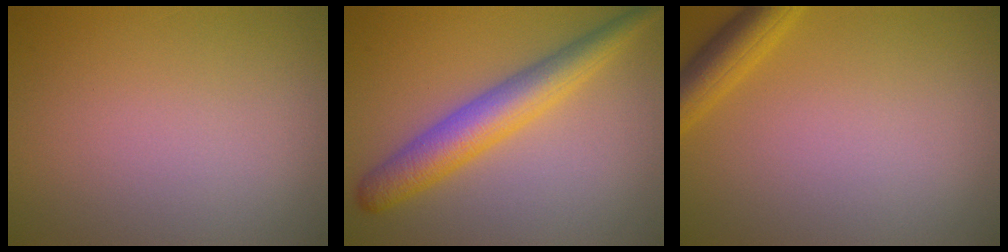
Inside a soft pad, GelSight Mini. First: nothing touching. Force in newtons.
{"total": 5.1, "press": 5.1, "slide": 0.1}
{"total": 2.9, "press": 2.9, "slide": 0.2}